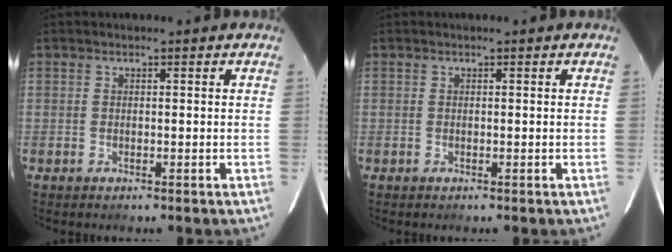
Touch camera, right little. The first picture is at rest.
{"total": 0.0}